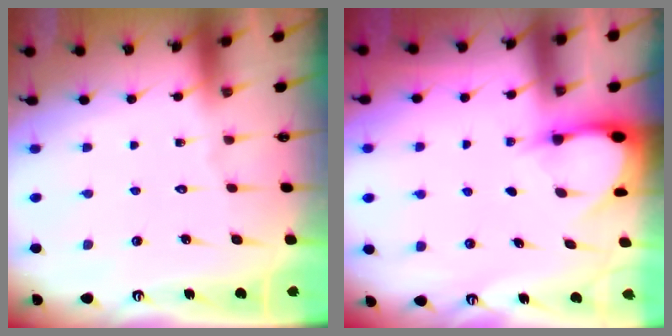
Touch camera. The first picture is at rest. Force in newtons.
{"total": 2.9, "press": 2.9, "slide": 0.4}